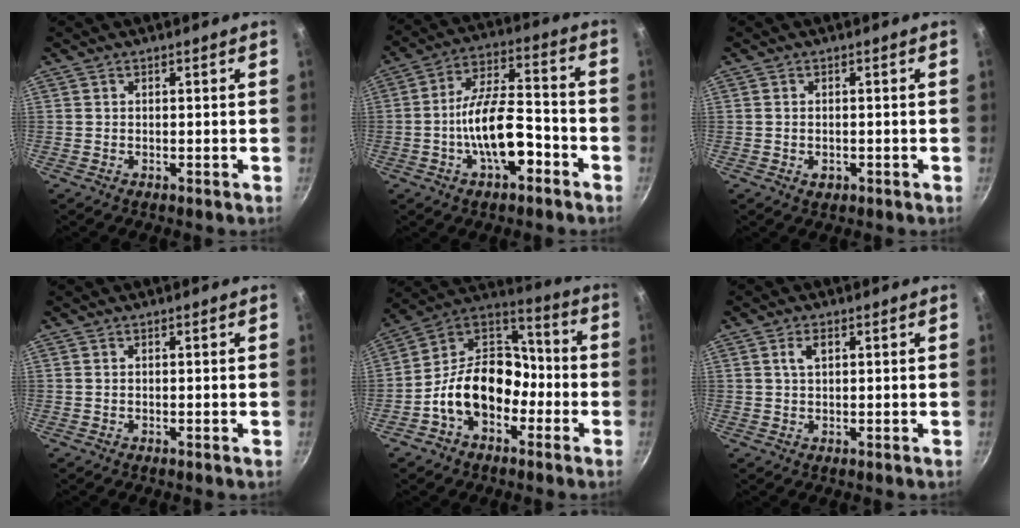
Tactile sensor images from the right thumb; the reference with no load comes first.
{"total": 13.3, "force": [-4.8, 5.7, 11.0], "torque": [-0.166, 0.046, -0.088]}
{"total": 1.5, "force": [-0.5, 1.1, 1.0], "torque": [-0.015, -0.001, -0.006]}
{"total": 0.0}
{"total": 16.6, "force": [-5.6, 11.7, 10.4], "torque": [-0.123, 0.071, -0.117]}
{"total": 2.7, "force": [0.9, 1.4, 2.0], "torque": [-0.029, 0.003, 0.017]}